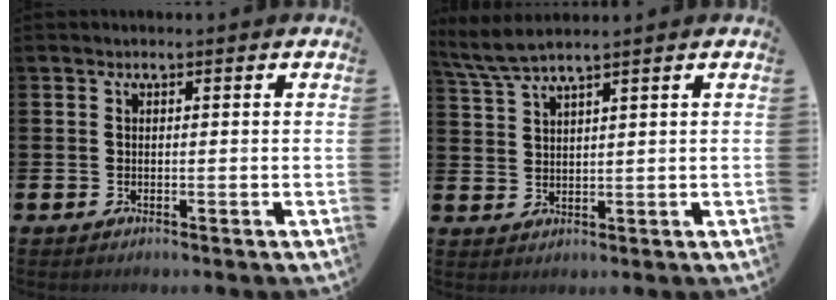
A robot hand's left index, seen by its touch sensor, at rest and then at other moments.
{"total": 4.1, "force": [3.7, -0.1, 1.7], "torque": [-0.049, -0.007, 0.068]}